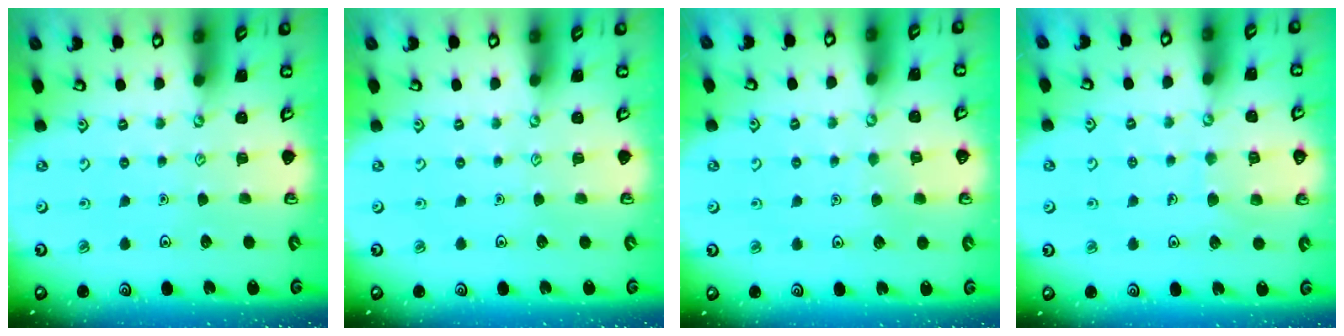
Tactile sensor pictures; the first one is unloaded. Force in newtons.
{"total": 0.0}
{"total": 2.6, "press": 2.6, "slide": 0.3}
{"total": 5.7, "press": 5.7, "slide": 0.5}